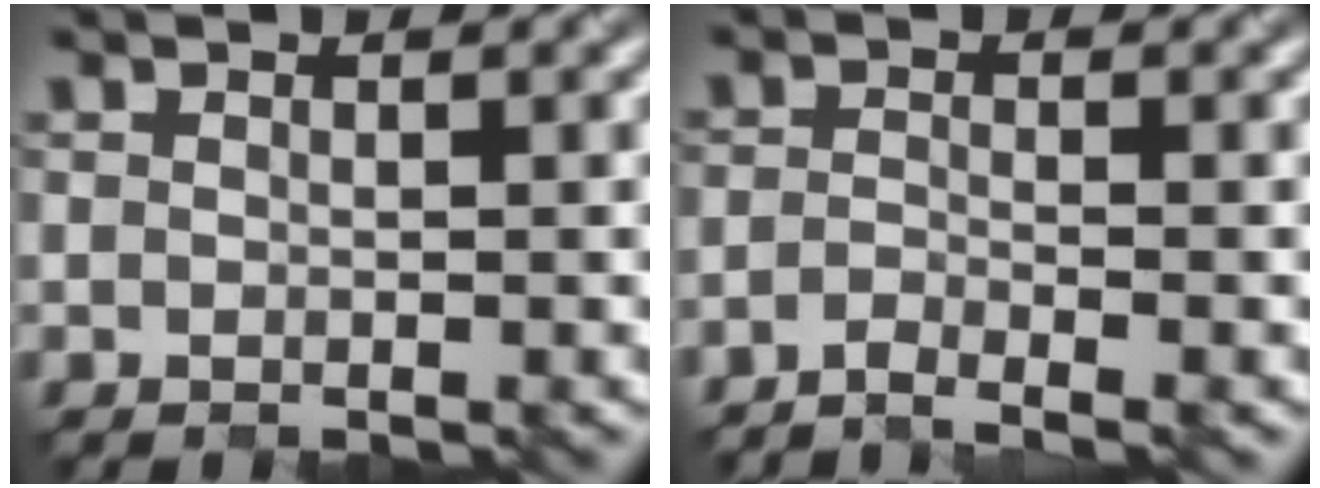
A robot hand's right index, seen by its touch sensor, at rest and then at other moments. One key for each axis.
{"total": 2.1, "fx": -1.7, "fy": 0.3, "fz": 1.1, "tx": -0.018, "ty": -0.010, "tz": -0.044}